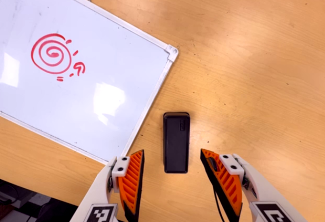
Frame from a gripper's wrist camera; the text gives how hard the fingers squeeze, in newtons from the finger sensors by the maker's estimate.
{"total": 0.0}